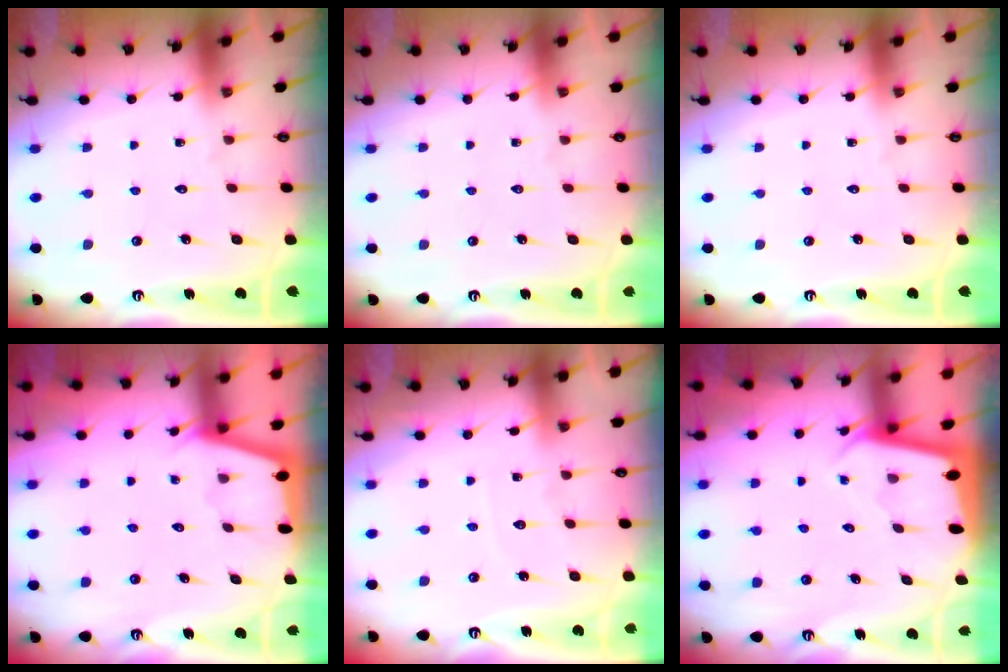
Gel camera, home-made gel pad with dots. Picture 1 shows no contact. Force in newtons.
{"total": 0.0}
{"total": 0.0}
{"total": 2.4, "press": 2.3, "slide": 0.4}
{"total": 4.0, "press": 4.0, "slide": 0.6}
{"total": 1.9, "press": 1.9, "slide": 0.1}